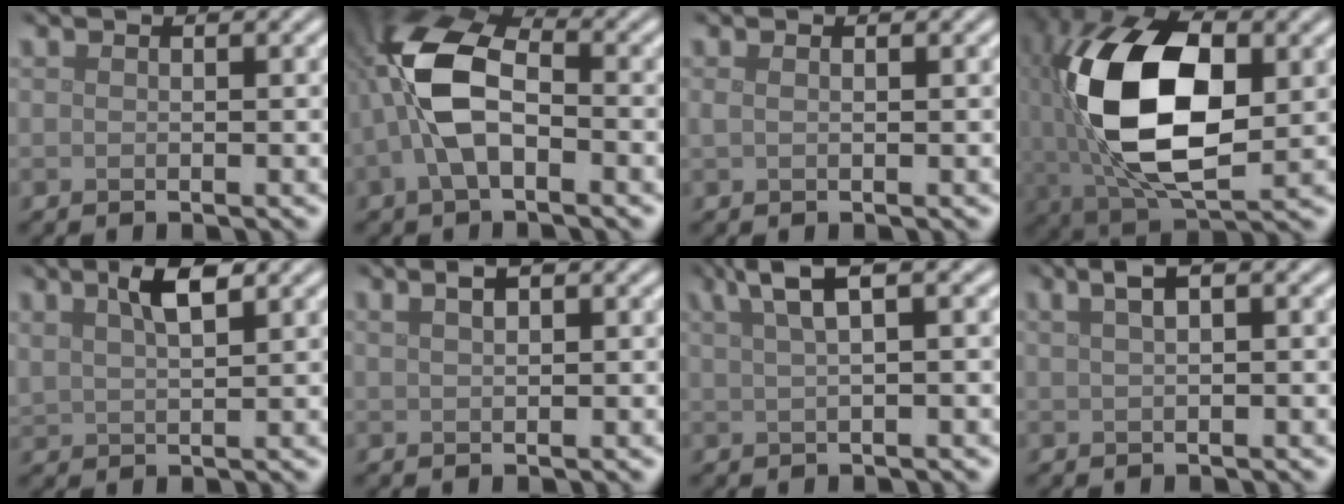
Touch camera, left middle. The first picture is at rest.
{"total": 8.0, "force": [-1.0, 4.3, 6.7], "torque": [-0.148, 0.017, -0.029]}
{"total": 0.6, "force": [0.2, 0.2, 0.5], "torque": [-0.013, 0.003, 0.005]}
{"total": 14.1, "force": [1.1, 7.5, 11.9], "torque": [-0.235, 0.000, 0.027]}
{"total": 3.5, "force": [2.0, 1.1, 2.6], "torque": [-0.053, 0.007, 0.037]}
{"total": 1.7, "force": [1.0, 0.5, 1.3], "torque": [-0.022, 0.005, 0.019]}
{"total": 4.5, "force": [2.5, 1.1, 3.5], "torque": [-0.055, 0.020, 0.043]}
{"total": 3.1, "force": [1.5, 1.1, 2.4], "torque": [-0.033, 0.011, 0.018]}